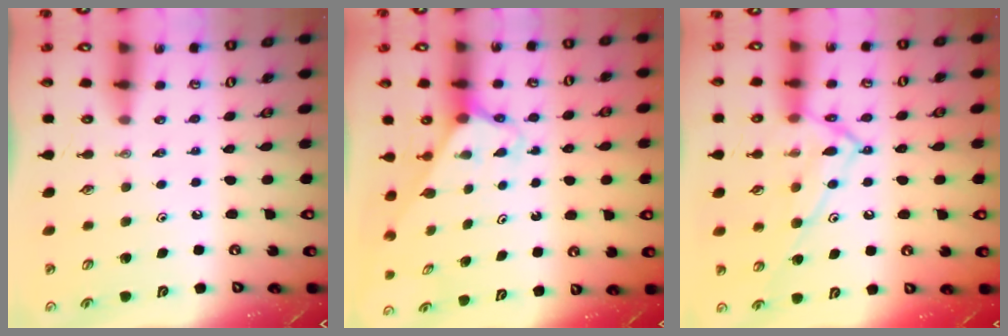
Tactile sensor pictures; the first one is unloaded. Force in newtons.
{"total": 2.6, "press": 2.6, "slide": 0.2}
{"total": 14.6, "press": 14.6, "slide": 0.8}